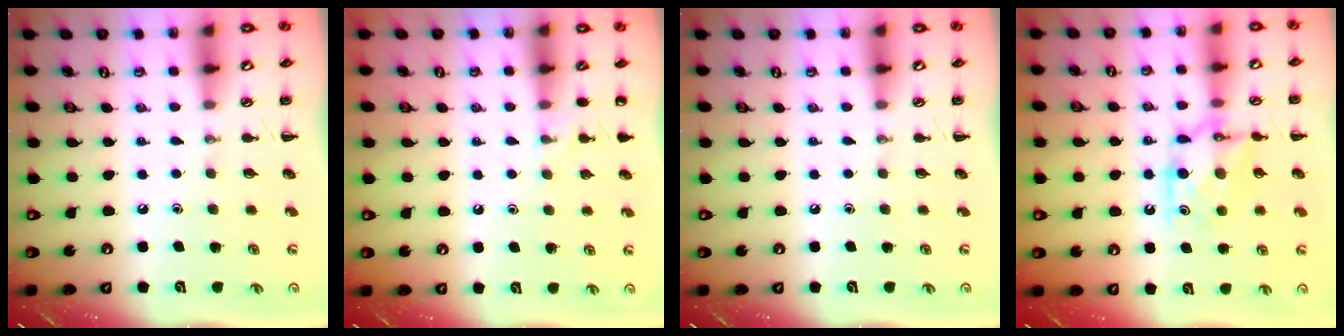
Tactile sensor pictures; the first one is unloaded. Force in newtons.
{"total": 5.8, "press": 5.6, "slide": 1.7}
{"total": 0.0}
{"total": 10.5, "press": 10.5, "slide": 0.5}